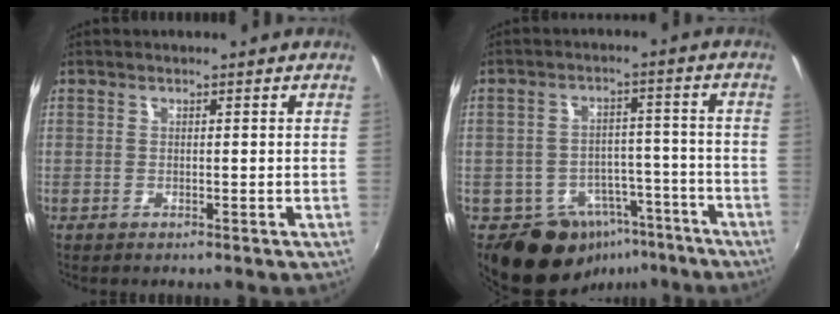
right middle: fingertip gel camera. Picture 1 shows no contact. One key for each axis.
{"total": 11.4, "fx": -7.3, "fy": 7.9, "fz": 3.8, "tx": -0.068, "ty": 0.025, "tz": -0.081}